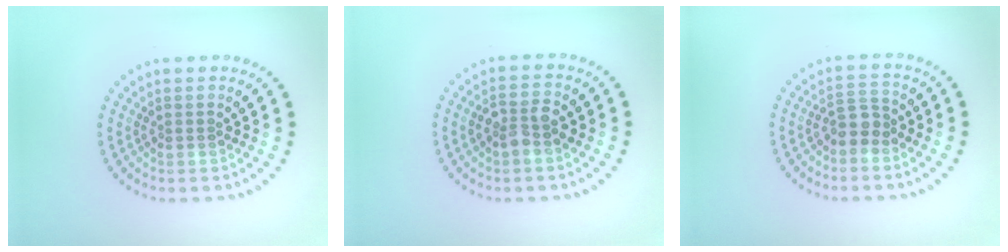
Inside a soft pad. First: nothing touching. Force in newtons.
{"total": 2.8, "press": 2.7, "slide": 0.5}
{"total": 2.2, "press": 1.9, "slide": 1.1}